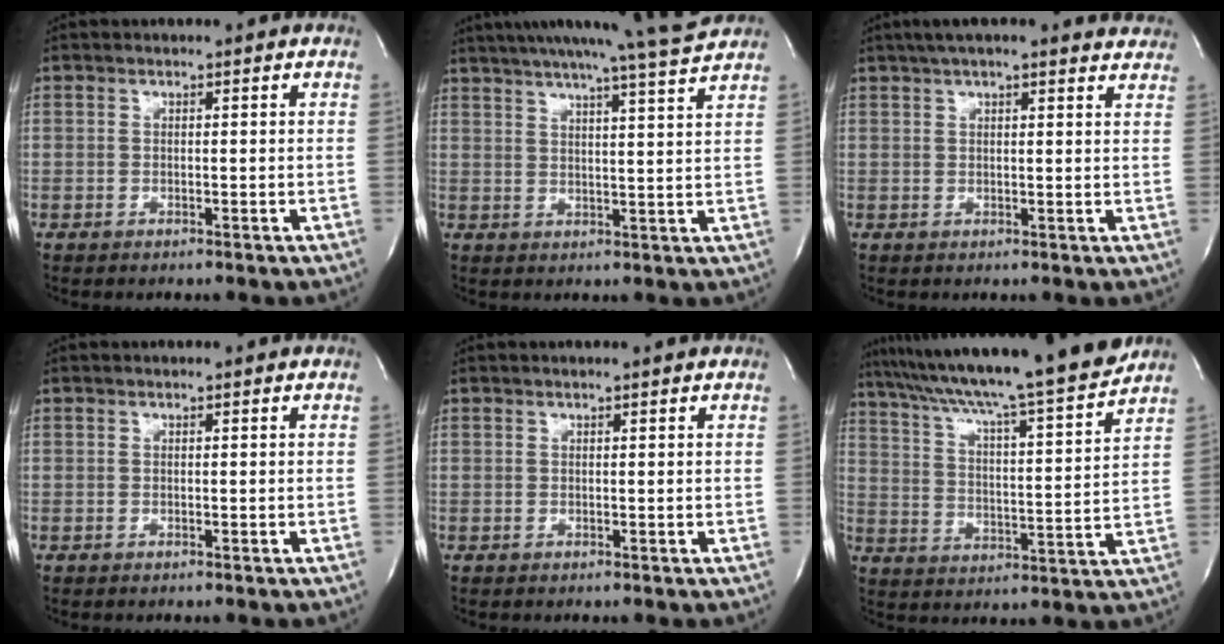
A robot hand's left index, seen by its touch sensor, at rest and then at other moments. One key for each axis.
{"total": 13.5, "fx": 12.2, "fy": -2.2, "fz": 5.4, "tx": -0.095, "ty": -0.030, "tz": 0.164}
{"total": 14.8, "fx": 13.2, "fy": 2.2, "fz": 6.3, "tx": -0.092, "ty": 0.037, "tz": 0.162}
{"total": 0.0}
{"total": 1.2, "fx": 1.1, "fy": -0.2, "fz": 0.5, "tx": -0.012, "ty": 0.003, "tz": 0.016}
{"total": 20.8, "fx": 18.4, "fy": -1.1, "fz": 9.6, "tx": -0.168, "ty": -0.021, "tz": 0.277}